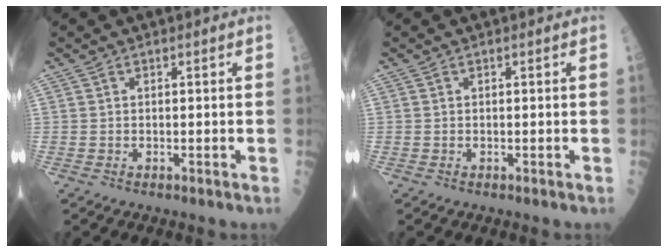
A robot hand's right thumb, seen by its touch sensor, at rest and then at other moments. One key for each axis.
{"total": 0.0}